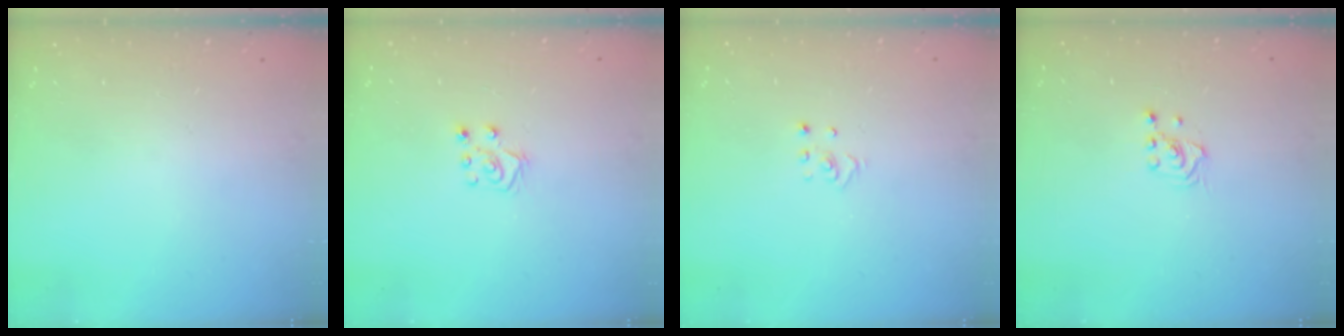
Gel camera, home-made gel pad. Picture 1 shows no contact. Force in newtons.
{"total": 6.8, "press": 6.8, "slide": 0.4}
{"total": 2.3, "press": 2.3, "slide": 0.2}
{"total": 2.1, "press": 2.1, "slide": 0.1}